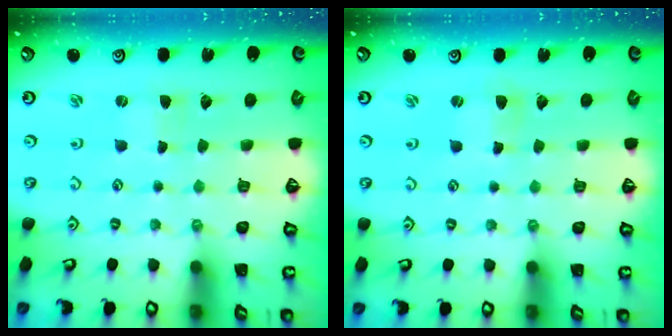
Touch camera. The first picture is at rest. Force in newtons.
{"total": 1.4, "press": 1.4, "slide": 0.2}